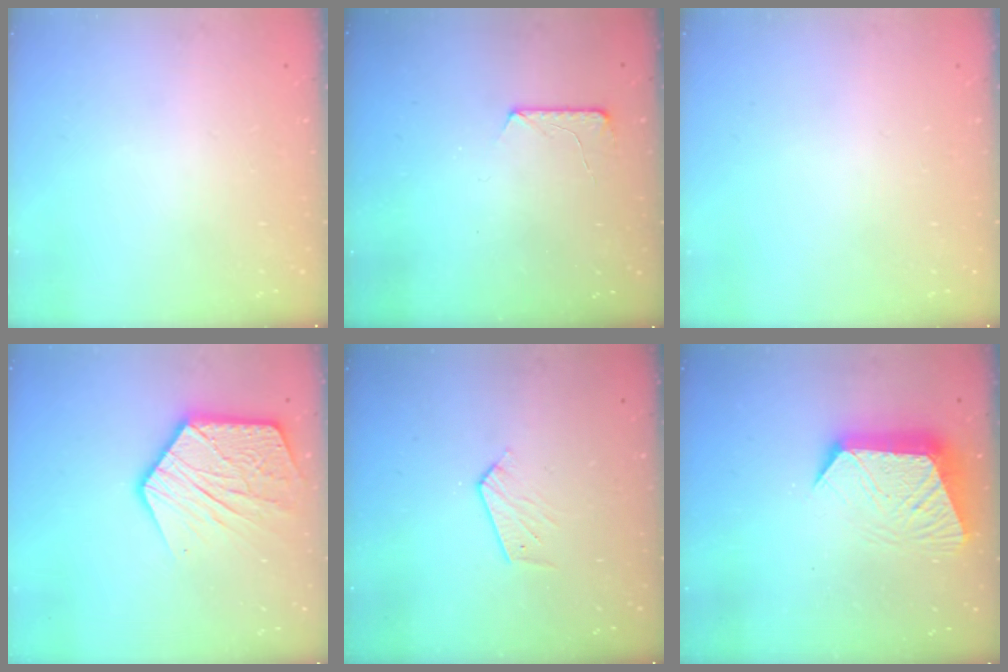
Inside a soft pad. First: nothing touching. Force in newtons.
{"total": 6.8, "press": 6.8, "slide": 0.6}
{"total": 0.0}
{"total": 16.3, "press": 16.2, "slide": 1.5}
{"total": 5.2, "press": 5.1, "slide": 0.4}
{"total": 12.9, "press": 12.9, "slide": 1.1}